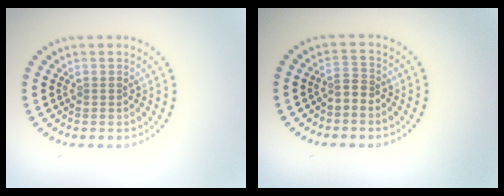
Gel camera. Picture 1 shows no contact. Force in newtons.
{"total": 1.6, "press": 1.3, "slide": 1.0}